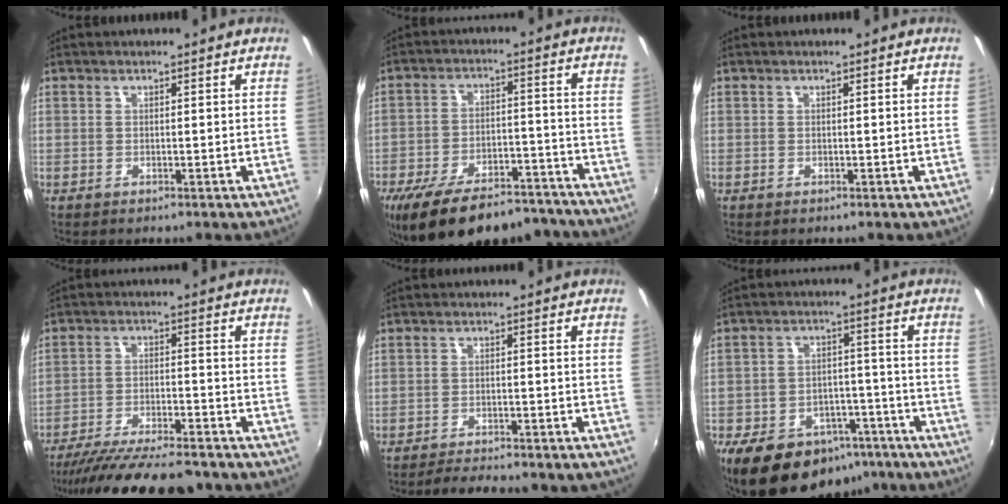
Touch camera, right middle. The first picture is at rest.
{"total": 22.4, "force": [-18.3, 8.1, 10.2], "torque": [-0.191, -0.004, -0.254]}
{"total": 0.0}
{"total": 18.6, "force": [-16.3, 3.3, 8.4], "torque": [-0.164, -0.038, -0.244]}
{"total": 9.0, "force": [-8.1, 1.0, 3.6], "torque": [-0.083, -0.010, -0.111]}
{"total": 17.6, "force": [-11.9, 10.1, 8.2], "torque": [-0.168, 0.009, -0.158]}